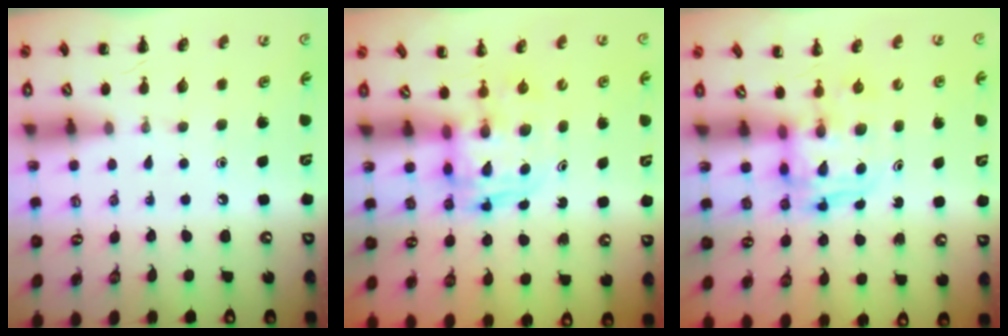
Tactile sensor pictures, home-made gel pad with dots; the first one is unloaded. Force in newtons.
{"total": 2.8, "press": 2.8, "slide": 0.2}
{"total": 2.7, "press": 2.7, "slide": 0.2}